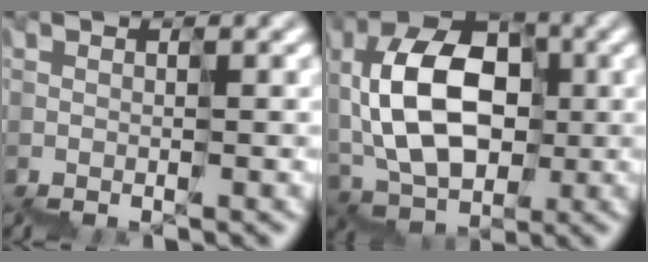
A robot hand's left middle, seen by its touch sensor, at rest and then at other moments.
{"total": 7.8, "force": [1.1, 5.4, 5.5], "torque": [-0.118, 0.037, 0.017]}